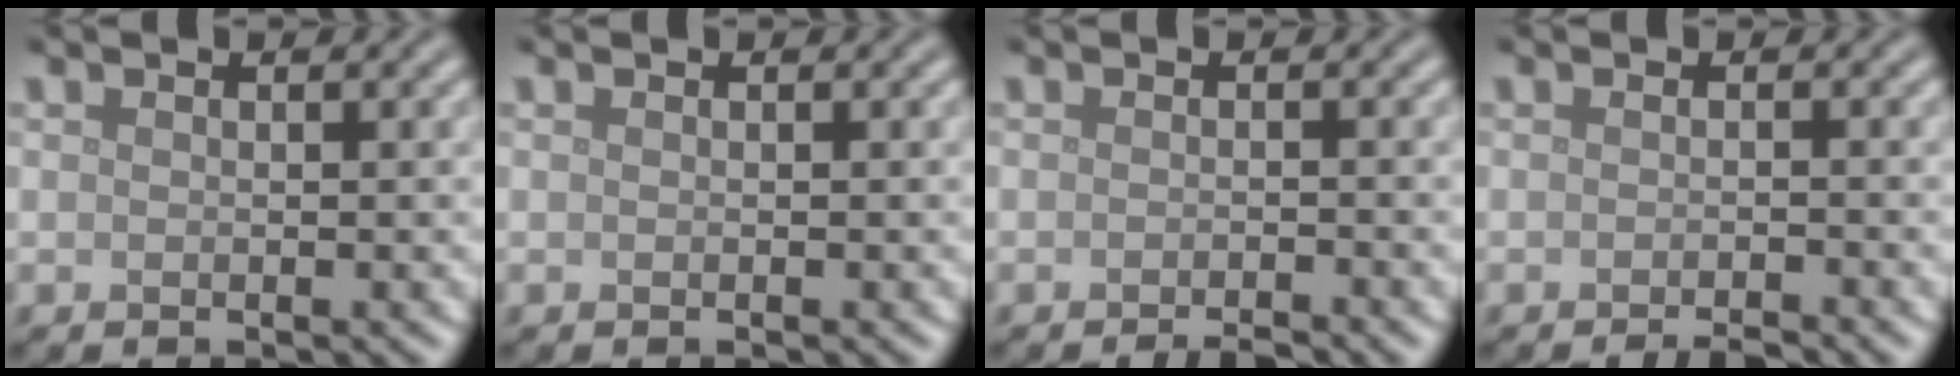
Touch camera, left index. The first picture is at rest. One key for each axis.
{"total": 0.0}
{"total": 1.8, "fx": -1.5, "fy": 0.3, "fz": 1.1, "tx": -0.006, "ty": -0.003, "tz": -0.025}
{"total": 1.9, "fx": -1.3, "fy": 0.3, "fz": 1.3, "tx": -0.008, "ty": -0.004, "tz": -0.024}